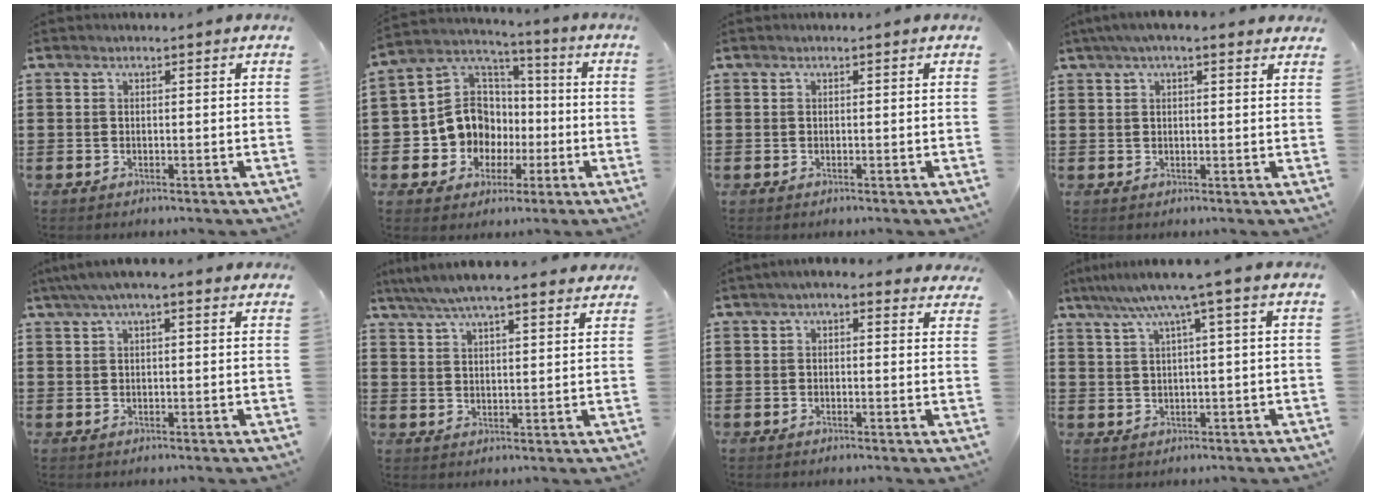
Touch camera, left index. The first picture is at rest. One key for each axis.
{"total": 10.7, "fx": -1.7, "fy": 10.0, "fz": 3.4, "tx": -0.114, "ty": 0.011, "tz": -0.028}
{"total": 0.0}
{"total": 3.2, "fx": 2.2, "fy": 0.7, "fz": 2.2, "tx": -0.047, "ty": 0.008, "tz": 0.039}
{"total": 3.4, "fx": 1.8, "fy": 0.7, "fz": 2.8, "tx": -0.056, "ty": 0.007, "tz": 0.031}
{"total": 5.6, "fx": 4.9, "fy": 0.5, "fz": 2.7, "tx": -0.066, "ty": -0.012, "tz": 0.086}
{"total": 2.2, "fx": 1.2, "fy": 1.1, "fz": 1.5, "tx": -0.034, "ty": 0.007, "tz": 0.021}
{"total": 5.9, "fx": 2.7, "fy": -0.7, "fz": 5.2, "tx": -0.106, "ty": -0.005, "tz": 0.043}